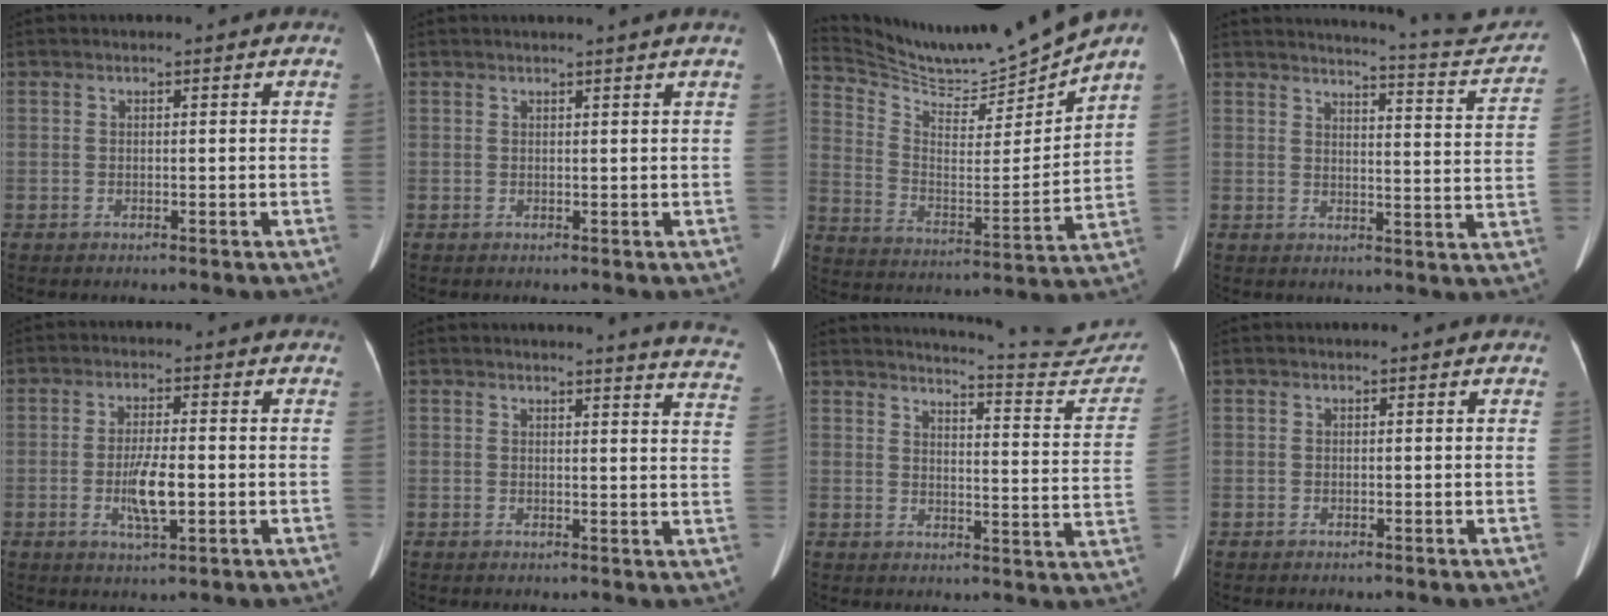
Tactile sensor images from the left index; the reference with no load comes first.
{"total": 2.2, "force": [1.9, -0.7, 0.8], "torque": [-0.019, 0.002, 0.027]}
{"total": 13.0, "force": [12.7, -1.6, 1.9], "torque": [-0.052, -0.035, 0.233]}
{"total": 13.4, "force": [13.1, -0.6, 2.5], "torque": [-0.031, -0.063, 0.149]}
{"total": 5.8, "force": [-1.3, 1.1, 5.6], "torque": [-0.109, -0.007, -0.020]}
{"total": 11.0, "force": [10.6, -0.3, 2.7], "torque": [-0.013, -0.084, 0.083]}
{"total": 16.7, "force": [16.4, -0.2, 3.3], "torque": [-0.044, -0.092, 0.184]}
{"total": 0.0}